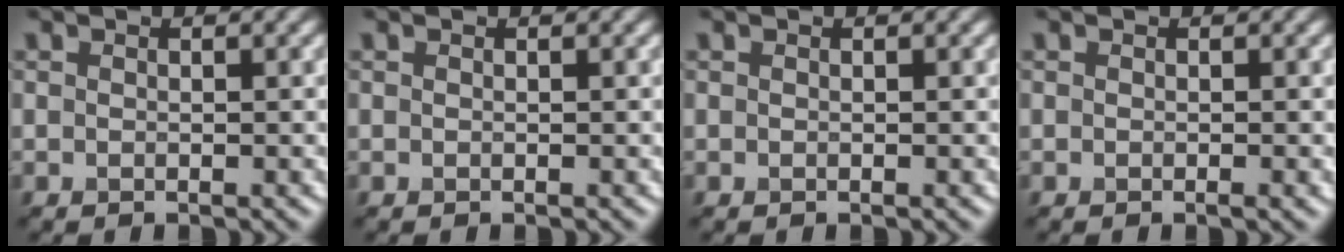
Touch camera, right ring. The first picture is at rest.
{"total": 0.0}
{"total": 0.0}
{"total": 0.8, "force": [-0.3, 0.2, 0.7], "torque": [-0.005, 0.003, -0.002]}